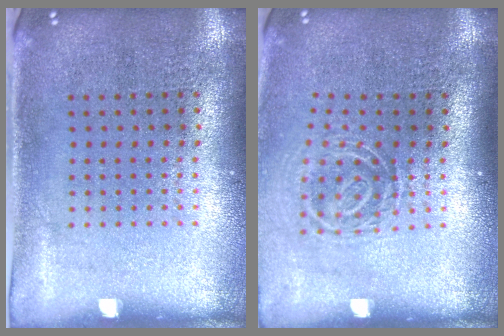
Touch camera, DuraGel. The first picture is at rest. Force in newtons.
{"total": 1.8, "press": 1.2, "slide": 1.4}